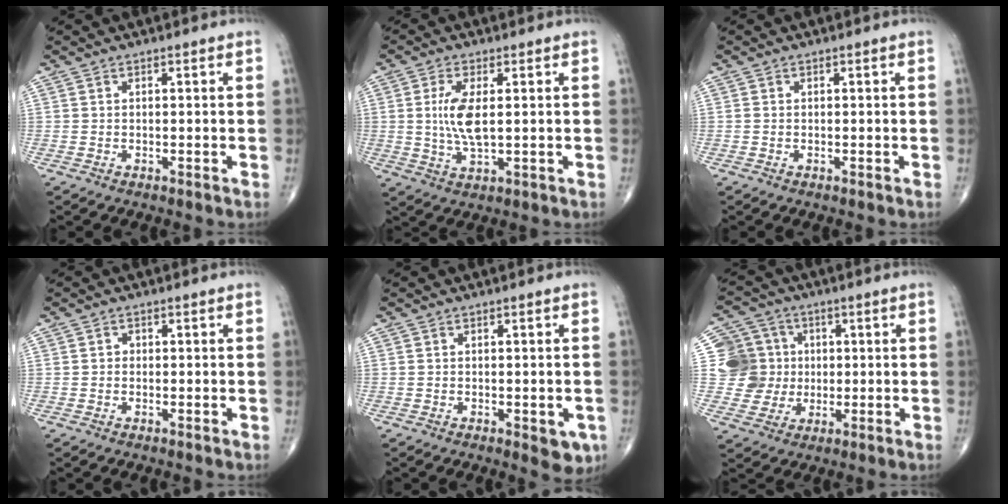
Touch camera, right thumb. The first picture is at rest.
{"total": 7.0, "force": [0.8, 2.7, 6.5], "torque": [-0.139, -0.009, 0.019]}
{"total": 0.0}
{"total": 0.7, "force": [0.0, 0.6, 0.3], "torque": [0.002, 0.002, -0.003]}
{"total": 4.2, "force": [-1.4, 1.9, 3.5], "torque": [-0.021, -0.005, -0.013]}
{"total": 10.0, "force": [1.0, 9.8, 1.6], "torque": [0.009, 0.014, 0.019]}